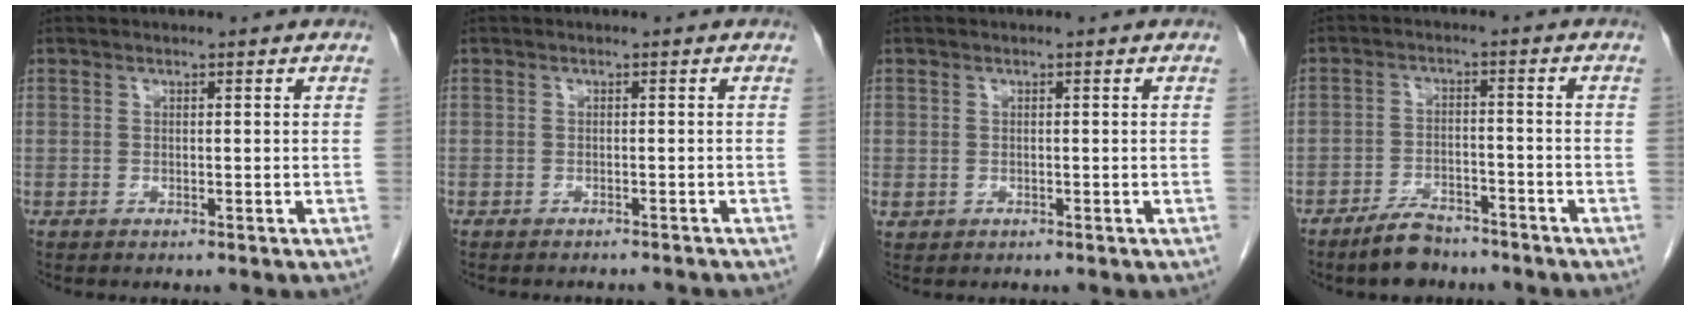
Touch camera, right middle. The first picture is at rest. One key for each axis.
{"total": 4.9, "fx": -4.6, "fy": 1.0, "fz": 1.5, "tx": -0.015, "ty": -0.006, "tz": -0.054}
{"total": 0.9, "fx": -0.1, "fy": 0.8, "fz": 0.4, "tx": -0.011, "ty": 0.000, "tz": 0.003}
{"total": 5.6, "fx": -4.8, "fy": 2.1, "fz": 2.2, "tx": -0.044, "ty": -0.003, "tz": -0.081}